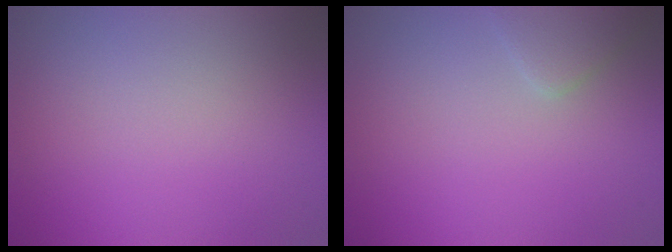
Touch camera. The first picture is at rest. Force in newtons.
{"total": 1.6, "press": 1.6, "slide": 0.1}